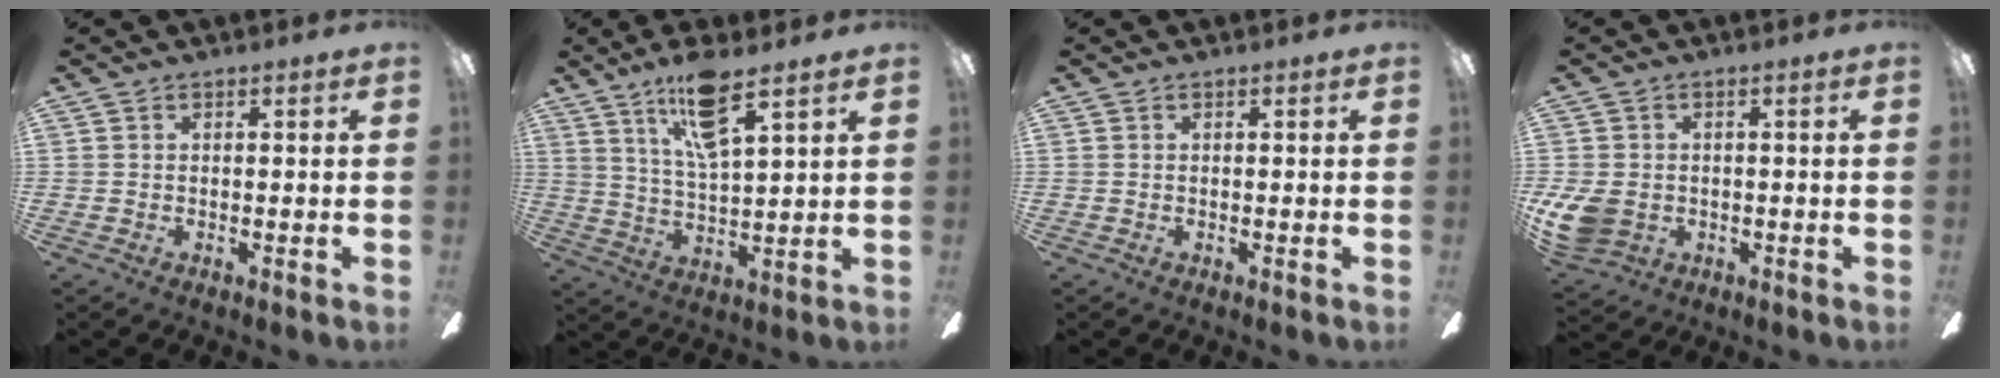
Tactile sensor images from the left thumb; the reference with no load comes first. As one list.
[{"total": 12.2, "force": [8.1, 3.1, 8.6], "torque": [-0.153, -0.025, 0.136]}, {"total": 0.0}, {"total": 8.3, "force": [-1.7, 6.6, 4.7], "torque": [-0.110, 0.009, -0.029]}]